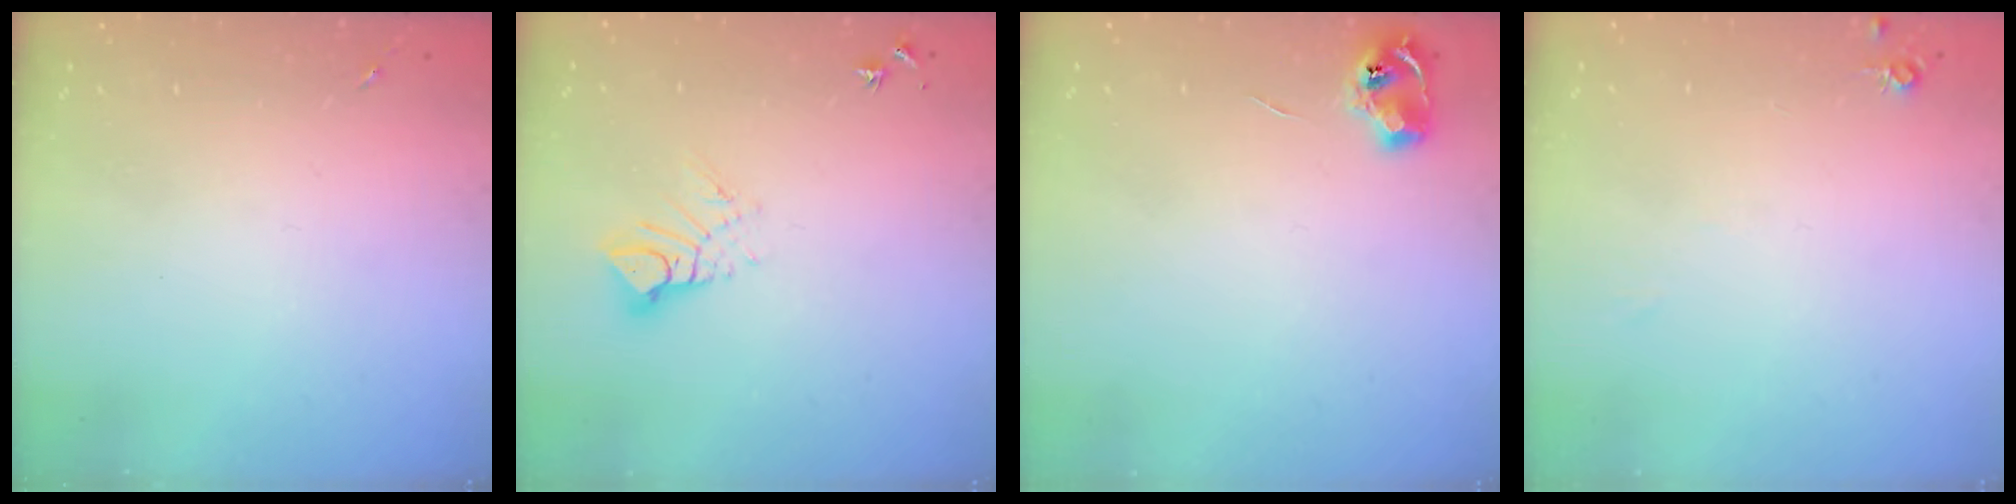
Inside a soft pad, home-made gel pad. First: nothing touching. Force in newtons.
{"total": 7.7, "press": 7.7, "slide": 0.7}
{"total": 6.0, "press": 6.0, "slide": 0.7}
{"total": 4.7, "press": 4.7, "slide": 0.7}